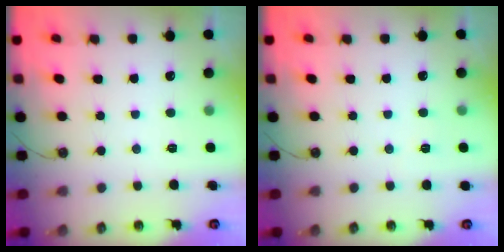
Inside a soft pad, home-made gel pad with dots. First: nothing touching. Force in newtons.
{"total": 2.5, "press": 1.2, "slide": 2.2}